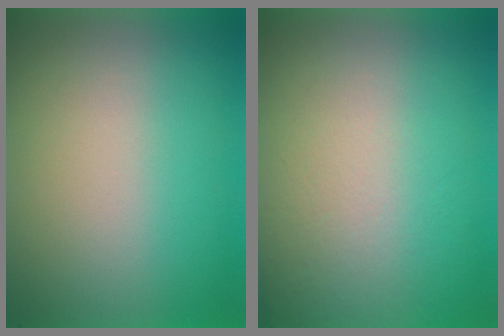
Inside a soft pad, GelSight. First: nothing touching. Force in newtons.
{"total": 3.0}